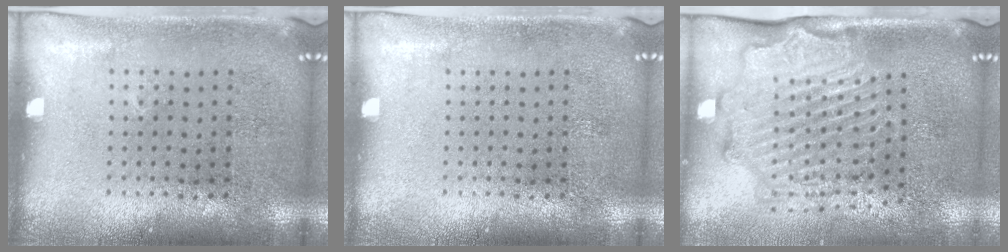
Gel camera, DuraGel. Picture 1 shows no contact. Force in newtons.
{"total": 0.0}
{"total": 2.2, "press": 2.2, "slide": 0.2}